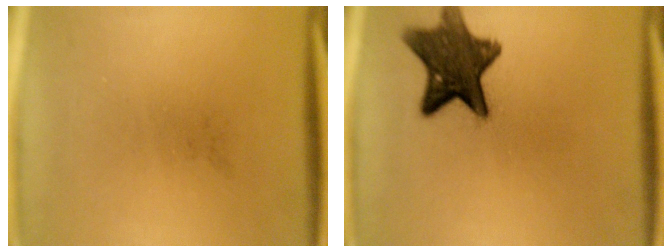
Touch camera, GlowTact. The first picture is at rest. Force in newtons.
{"total": 11.7}